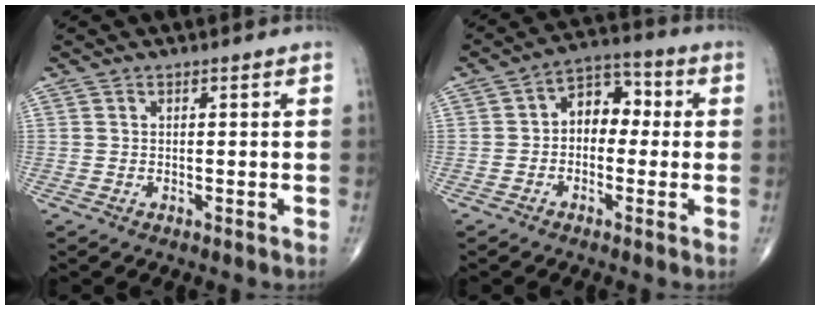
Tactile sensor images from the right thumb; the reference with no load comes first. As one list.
[{"total": 7.8, "force": [0.0, 5.6, 5.3], "torque": [-0.046, 0.033, -0.015]}]